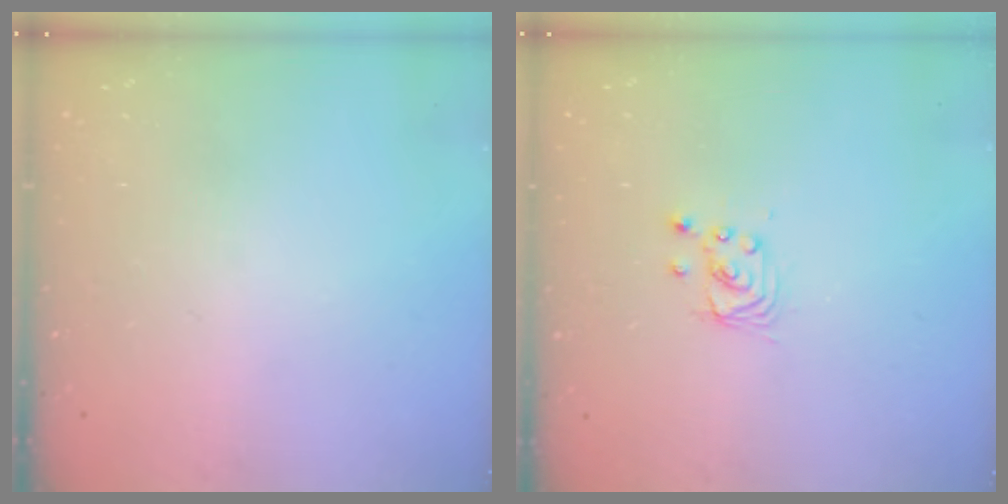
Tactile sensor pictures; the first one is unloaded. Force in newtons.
{"total": 2.8, "press": 2.8, "slide": 0.2}